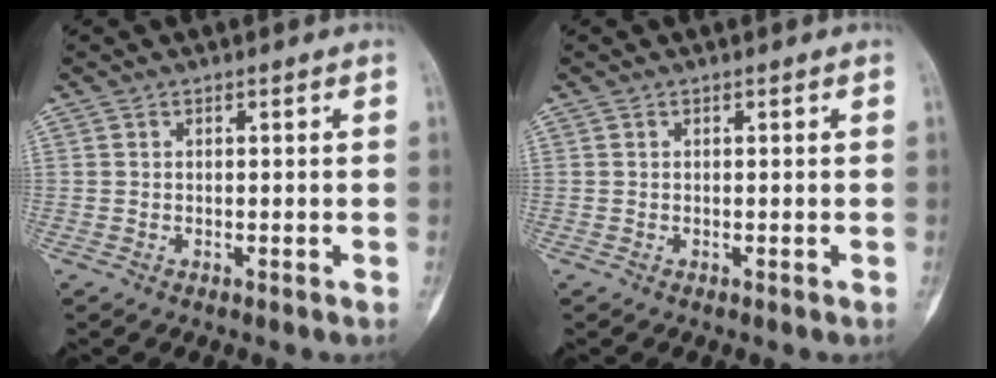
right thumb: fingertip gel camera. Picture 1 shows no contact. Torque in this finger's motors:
{"motor_torque": [0.00, 0.00, 0.00, 0.00, 0.01]}